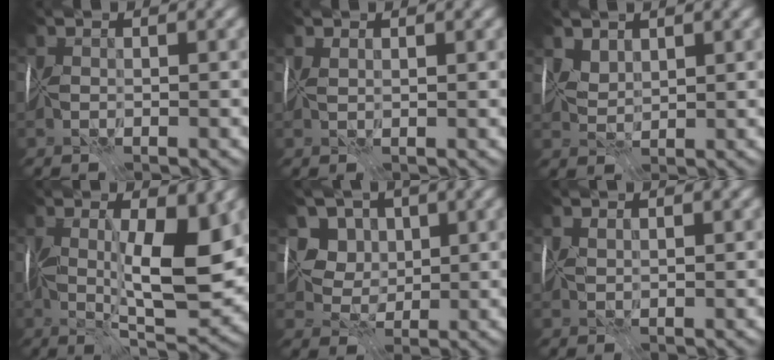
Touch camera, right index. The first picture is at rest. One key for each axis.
{"total": 1.4, "fx": 1.0, "fy": -0.8, "fz": -0.5, "tx": 0.012, "ty": 0.001, "tz": 0.024}
{"total": 1.9, "fx": 1.8, "fy": -0.3, "fz": -0.3, "tx": 0.003, "ty": -0.007, "tz": 0.048}
{"total": 7.2, "fx": 0.9, "fy": 1.1, "fz": 7.1, "tx": -0.113, "ty": -0.006, "tz": 0.021}
{"total": 3.8, "fx": 2.2, "fy": 2.9, "fz": 0.9, "tx": -0.008, "ty": -0.010, "tz": 0.034}
{"total": 1.5, "fx": 1.2, "fy": -0.8, "fz": -0.5, "tx": 0.011, "ty": 0.002, "tz": 0.028}